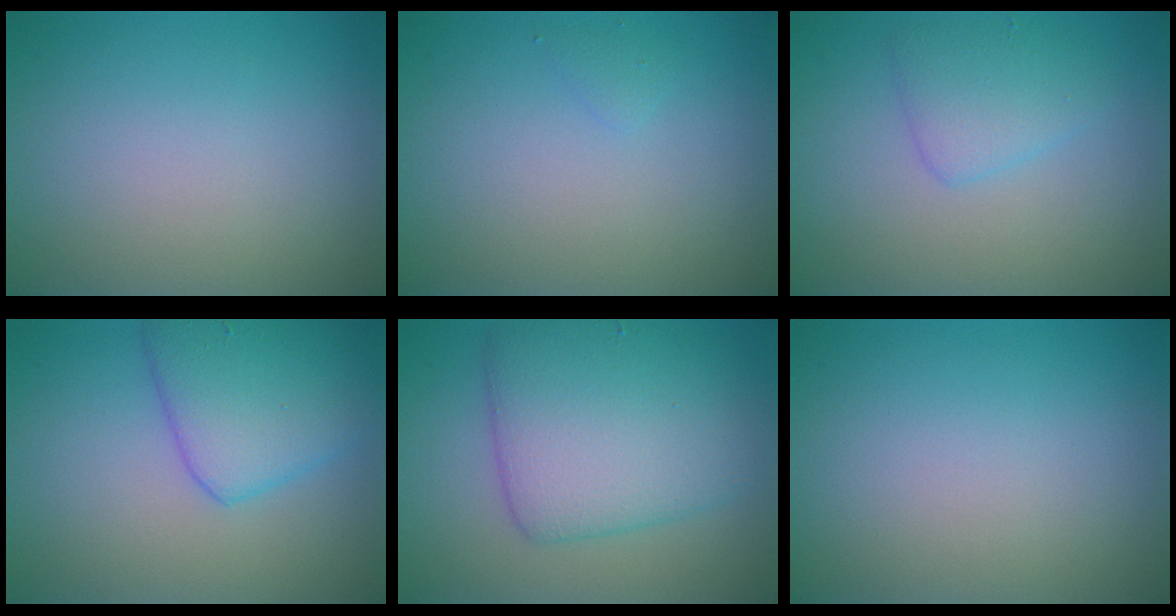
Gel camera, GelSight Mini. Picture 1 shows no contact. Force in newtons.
{"total": 0.6, "press": 0.6, "slide": 0.0}
{"total": 2.5, "press": 2.5, "slide": 0.1}
{"total": 5.2, "press": 5.2, "slide": 0.4}
{"total": 7.3, "press": 7.3, "slide": 0.1}
{"total": 0.0}